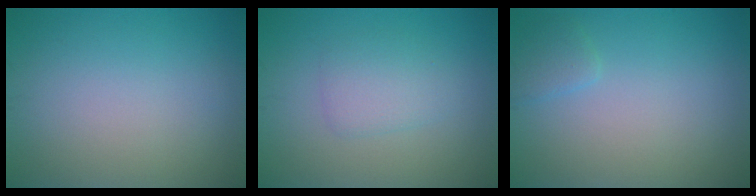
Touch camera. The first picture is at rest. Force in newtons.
{"total": 2.3, "press": 2.3, "slide": 0.0}
{"total": 1.2, "press": 1.2, "slide": 0.1}